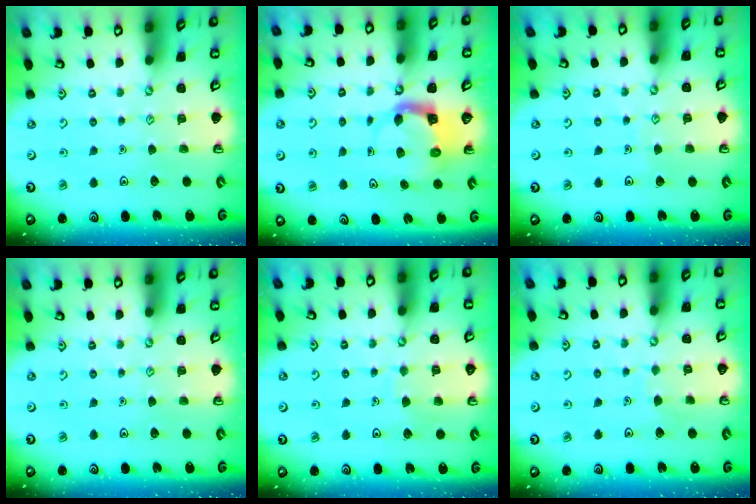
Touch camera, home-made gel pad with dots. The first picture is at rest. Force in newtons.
{"total": 3.8, "press": 3.7, "slide": 0.7}
{"total": 3.1, "press": 3.1, "slide": 0.3}
{"total": 0.0}
{"total": 4.9, "press": 4.8, "slide": 0.6}
{"total": 3.5, "press": 3.5, "slide": 0.3}